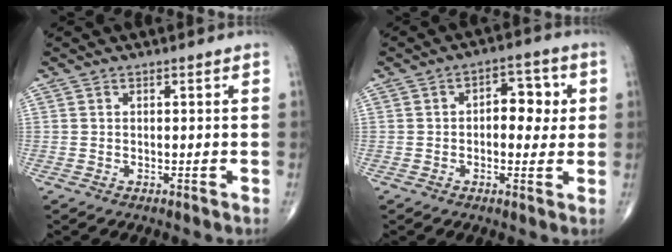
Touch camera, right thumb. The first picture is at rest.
{"total": 7.4, "force": [0.8, 4.4, 5.8], "torque": [-0.042, 0.011, 0.007]}